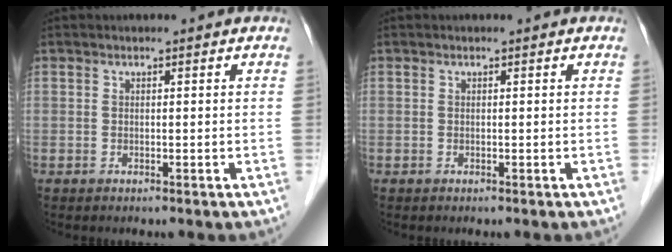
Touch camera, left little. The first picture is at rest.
{"total": 0.0}